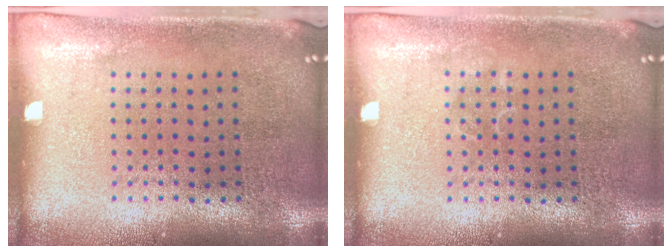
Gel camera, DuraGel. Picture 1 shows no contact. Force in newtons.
{"total": 0.5, "press": 0.5, "slide": 0.1}